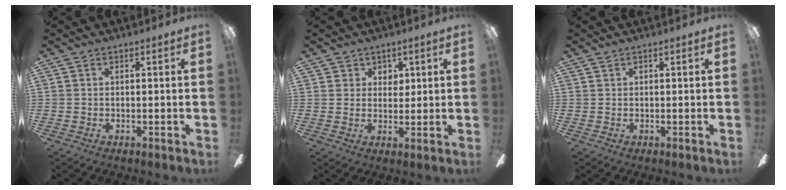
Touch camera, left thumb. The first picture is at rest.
{"total": 3.5, "force": [2.3, 2.6, 0.4], "torque": [0.005, -0.009, 0.035]}
{"total": 0.0}